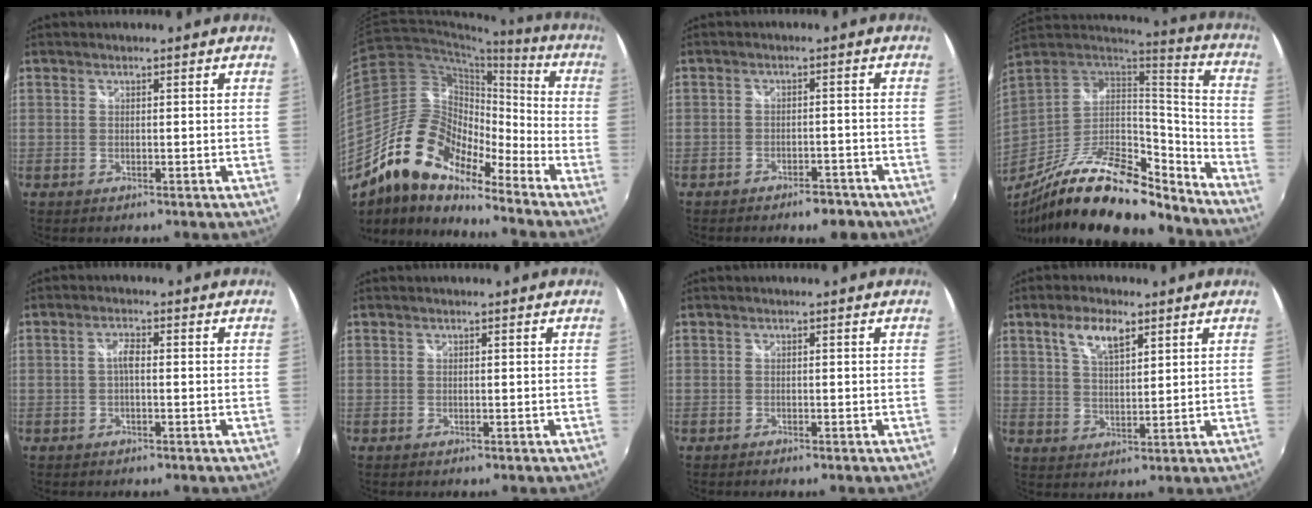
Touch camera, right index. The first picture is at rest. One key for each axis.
{"total": 17.1, "fx": -12.9, "fy": 6.6, "fz": 9.0, "tx": -0.162, "ty": 0.003, "tz": -0.255}
{"total": 6.0, "fx": -4.7, "fy": 2.7, "fz": 2.6, "tx": -0.052, "ty": 0.004, "tz": -0.057}
{"total": 26.0, "fx": -19.2, "fy": 8.3, "fz": 15.4, "tx": -0.260, "ty": -0.020, "tz": -0.318}
{"total": 2.0, "fx": -0.3, "fy": 0.7, "fz": 1.9, "tx": -0.037, "ty": 0.007, "tz": -0.007}
{"total": 0.0}
{"total": 0.6, "fx": -0.5, "fy": 0.2, "fz": 0.2, "tx": -0.007, "ty": -0.003, "tz": -0.010}
{"total": 6.5, "fx": 3.6, "fy": 2.6, "fz": 4.7, "tx": -0.084, "ty": 0.009, "tz": 0.067}